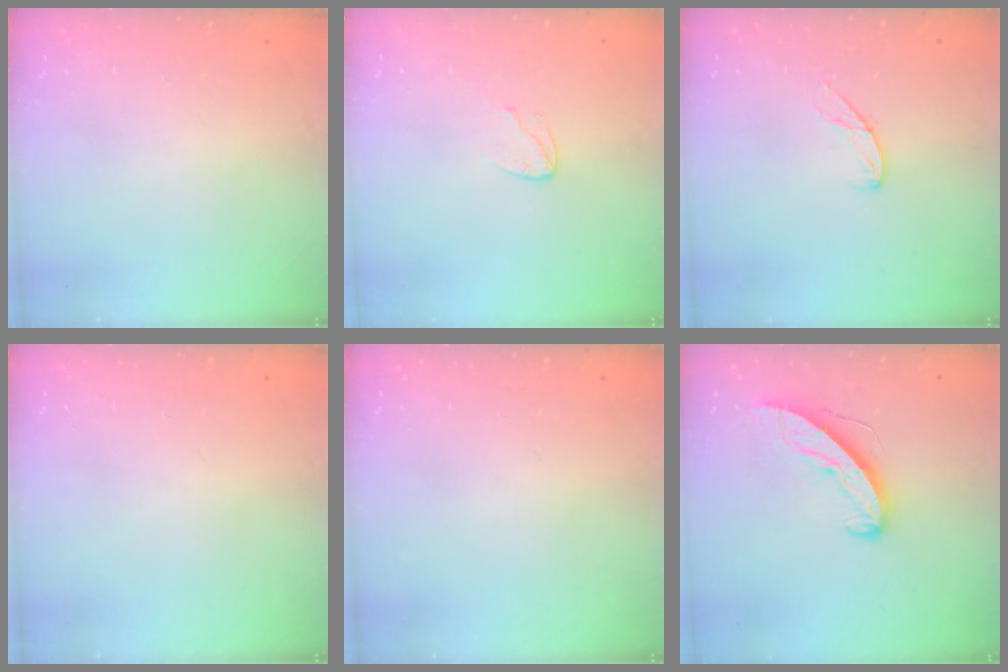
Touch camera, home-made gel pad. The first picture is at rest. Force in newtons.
{"total": 4.5, "press": 4.5, "slide": 0.4}
{"total": 7.2, "press": 7.2, "slide": 0.6}
{"total": 0.0}
{"total": 0.0}
{"total": 9.1, "press": 9.1, "slide": 0.2}